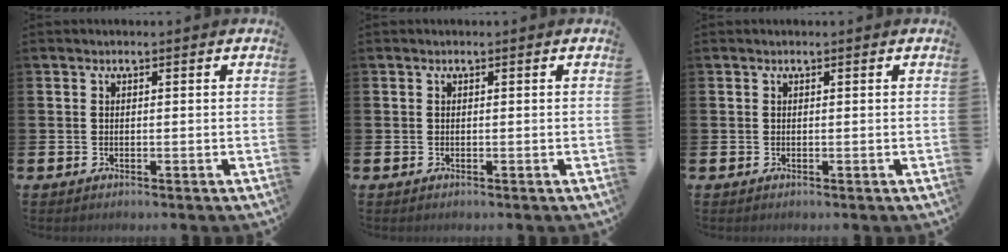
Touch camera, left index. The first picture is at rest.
{"total": 0.0}
{"total": 0.0}